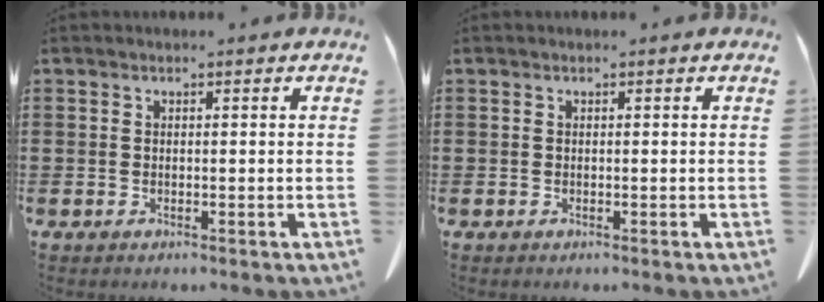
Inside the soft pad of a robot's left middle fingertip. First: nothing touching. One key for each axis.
{"total": 0.0}